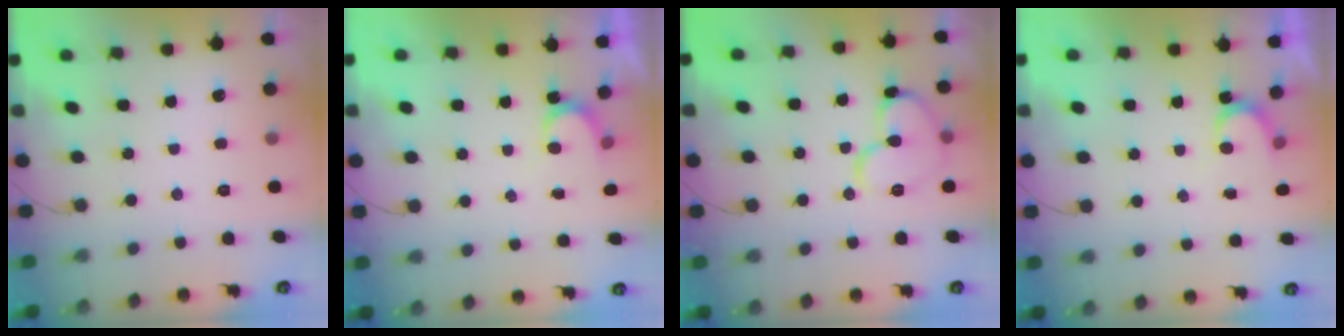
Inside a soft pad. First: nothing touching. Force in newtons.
{"total": 2.8, "press": 2.8, "slide": 0.2}
{"total": 12.5, "press": 12.4, "slide": 1.9}
{"total": 2.8, "press": 2.8, "slide": 0.2}